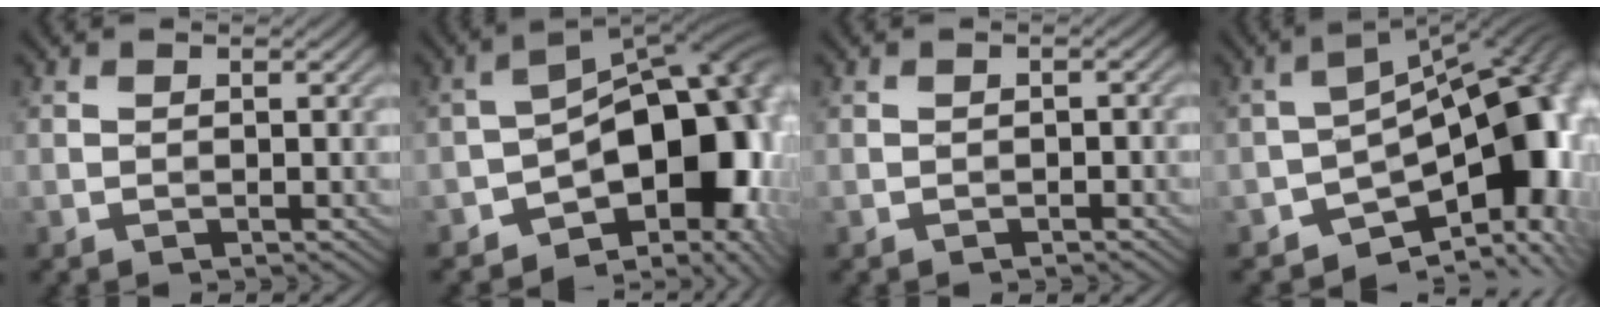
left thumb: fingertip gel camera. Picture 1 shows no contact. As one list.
[{"total": 17.1, "force": [-6.2, 10.1, 12.3], "torque": [-0.134, -0.013, -0.087]}, {"total": 0.8, "force": [-0.5, 0.4, 0.5], "torque": [-0.004, 0.001, -0.008]}, {"total": 14.1, "force": [-6.1, 7.3, 10.5], "torque": [-0.128, -0.013, -0.108]}]